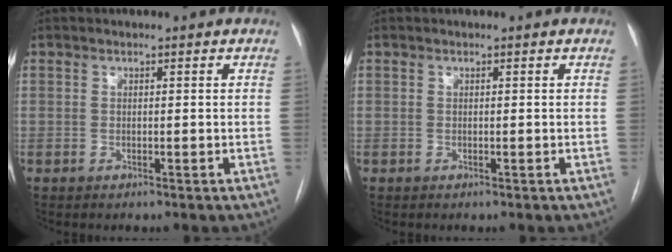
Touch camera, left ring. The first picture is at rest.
{"total": 0.0}